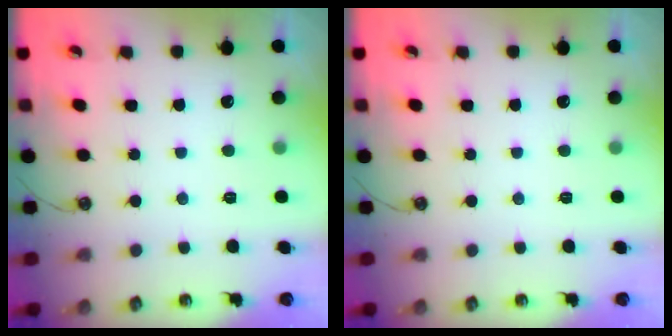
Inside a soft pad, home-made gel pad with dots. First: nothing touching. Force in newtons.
{"total": 0.0}